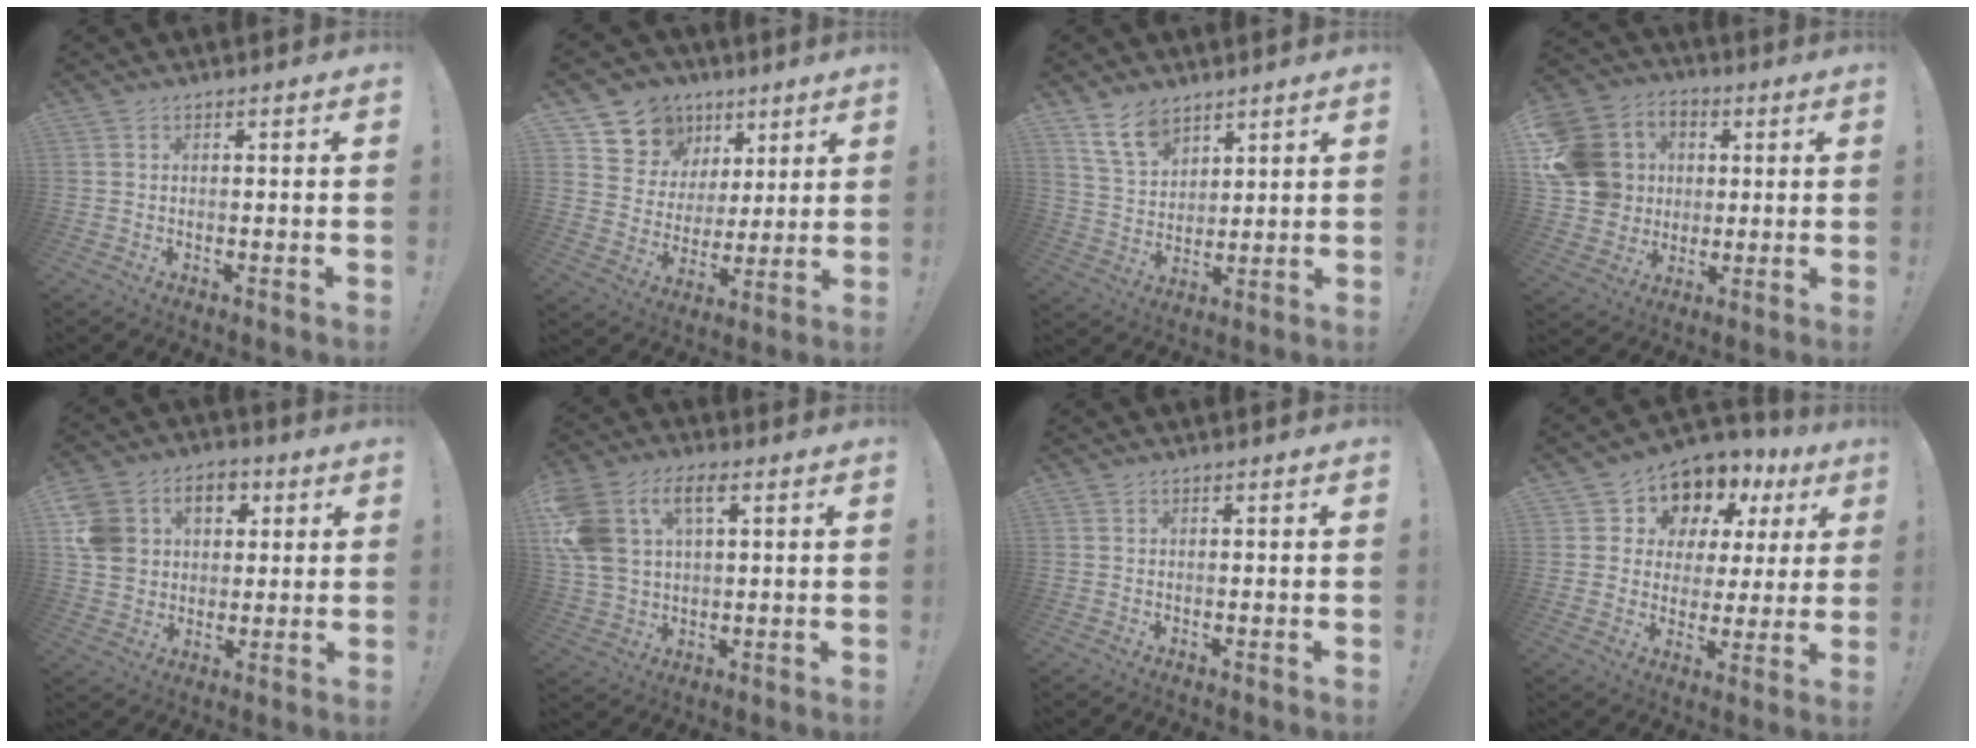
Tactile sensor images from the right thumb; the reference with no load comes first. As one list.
[{"total": 11.4, "force": [6.5, 9.3, 1.7], "torque": [-0.026, -0.047, 0.134]}, {"total": 10.3, "force": [7.6, 5.6, 4.1], "torque": [-0.079, -0.040, 0.149]}, {"total": 15.5, "force": [2.1, 14.3, 5.7], "torque": [-0.085, 0.003, 0.060]}, {"total": 13.4, "force": [3.6, 11.4, 6.0], "torque": [-0.090, -0.005, 0.077]}, {"total": 13.4, "force": [5.1, 8.7, 8.8], "torque": [-0.198, -0.005, 0.098]}, {"total": 0.0}, {"total": 9.7, "force": [6.5, 6.8, 2.1], "torque": [-0.029, -0.069, 0.124]}]